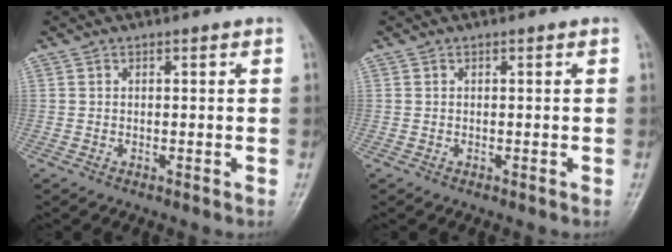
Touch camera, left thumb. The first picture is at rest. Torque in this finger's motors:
{"motor_torque": [0.00, 0.00, -0.03, 0.03, 0.00]}